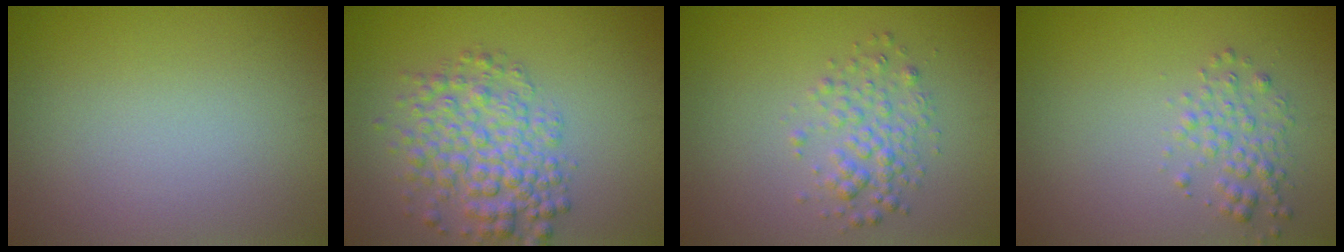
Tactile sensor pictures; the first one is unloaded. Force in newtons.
{"total": 5.0, "press": 5.0, "slide": 0.2}
{"total": 2.5, "press": 2.5, "slide": 0.1}
{"total": 2.0, "press": 2.0, "slide": 0.1}